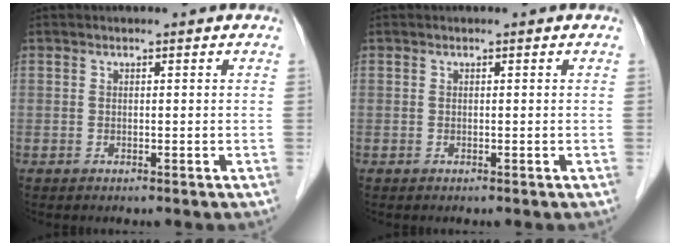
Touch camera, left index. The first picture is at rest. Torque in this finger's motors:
{"motor_torque": [0.00, 0.00, 0.00, 0.00]}